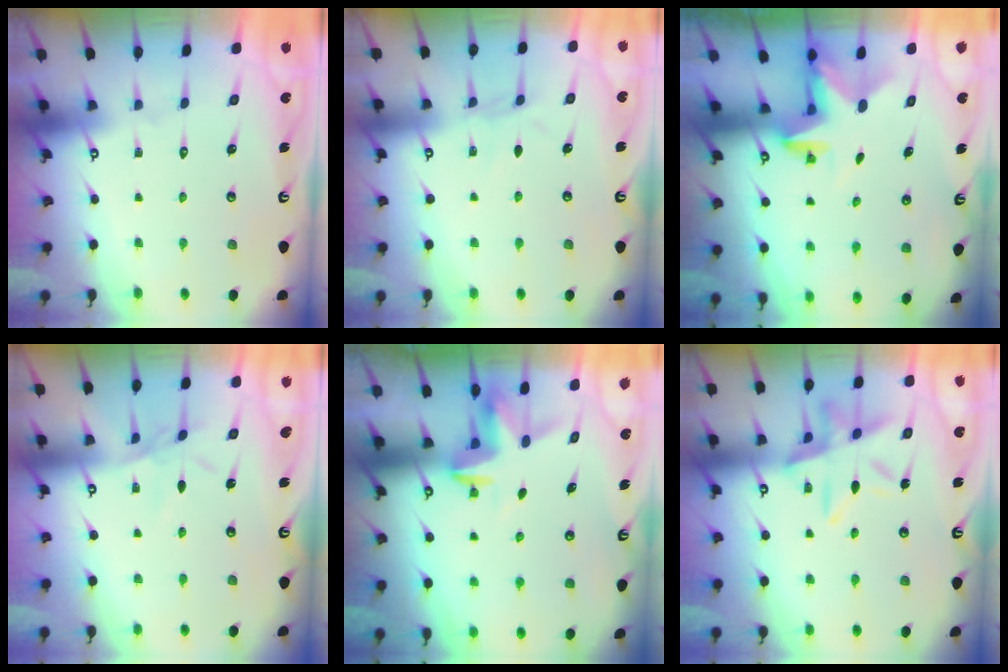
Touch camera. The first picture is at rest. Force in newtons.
{"total": 4.7, "press": 4.7, "slide": 0.6}
{"total": 3.0, "press": 3.0, "slide": 0.3}
{"total": 3.6, "press": 3.5, "slide": 0.5}
{"total": 3.6, "press": 3.6, "slide": 0.2}
{"total": 14.2, "press": 14.1, "slide": 1.2}